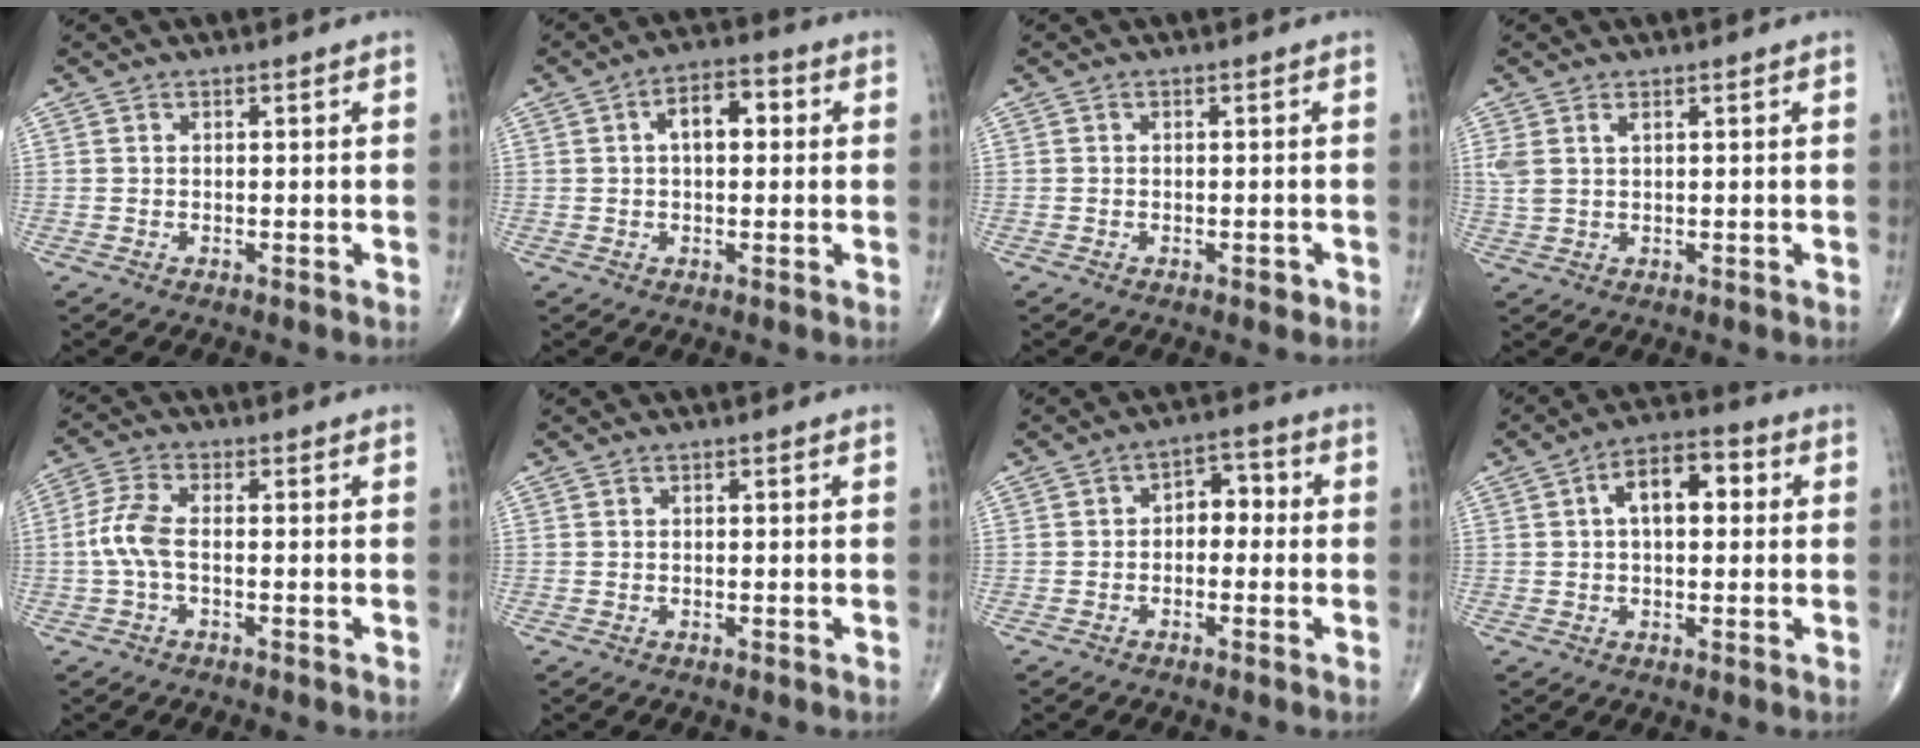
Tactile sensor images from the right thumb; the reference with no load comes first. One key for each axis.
{"total": 6.8, "fx": 1.2, "fy": 3.7, "fz": 5.6, "tx": -0.074, "ty": 0.020, "tz": 0.010}
{"total": 1.2, "fx": -0.6, "fy": 0.6, "fz": 0.8, "tx": -0.008, "ty": 0.000, "tz": -0.009}
{"total": 2.9, "fx": 1.2, "fy": 1.4, "fz": 2.3, "tx": -0.061, "ty": 0.008, "tz": 0.034}
{"total": 5.7, "fx": -0.8, "fy": 2.4, "fz": 5.1, "tx": -0.129, "ty": 0.013, "tz": -0.022}
{"total": 0.0}
{"total": 5.0, "fx": -0.4, "fy": 3.4, "fz": 3.6, "tx": -0.023, "ty": 0.024, "tz": -0.020}
{"total": 9.0, "fx": 1.7, "fy": 4.8, "fz": 7.4, "tx": -0.102, "ty": 0.025, "tz": 0.017}